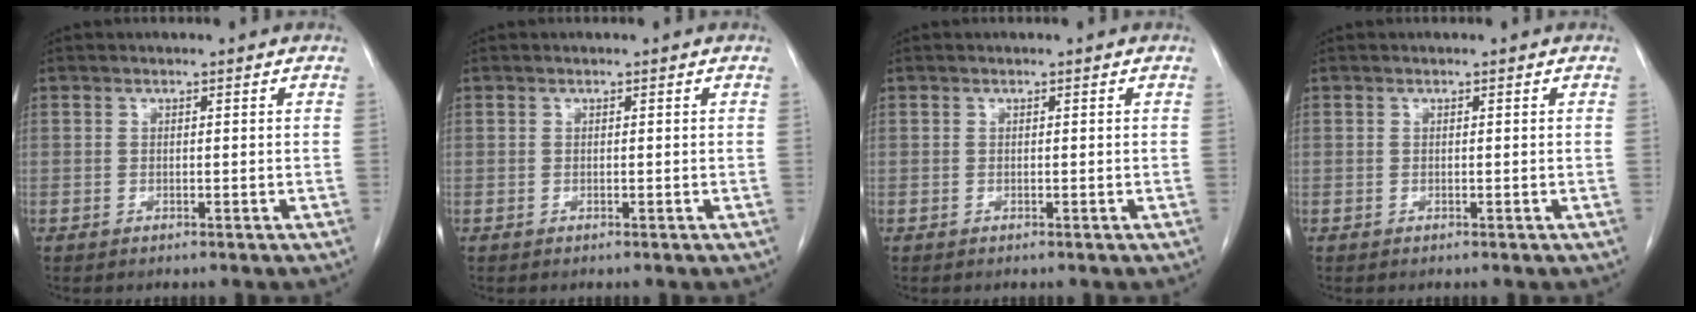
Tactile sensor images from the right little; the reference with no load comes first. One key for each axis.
{"total": 0.0}
{"total": 0.0}
{"total": 0.0}